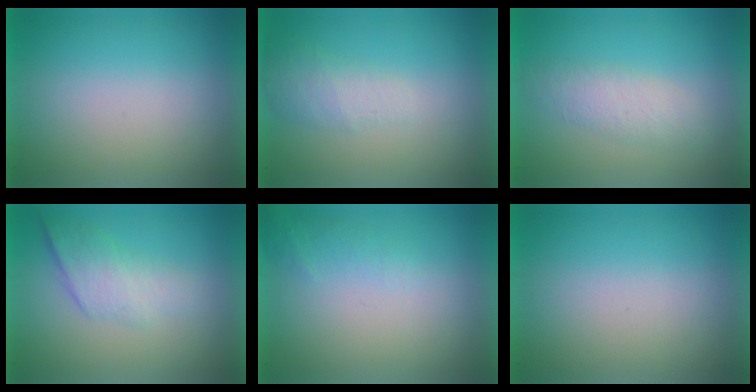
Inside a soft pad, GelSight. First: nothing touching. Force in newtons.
{"total": 2.2}
{"total": 1.8}
{"total": 2.2}
{"total": 1.3}
{"total": 0.0}